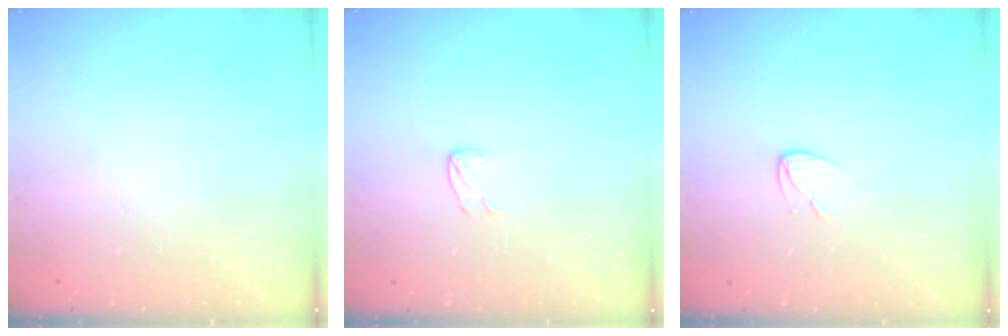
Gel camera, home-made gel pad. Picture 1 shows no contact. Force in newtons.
{"total": 4.0, "press": 4.0, "slide": 0.3}
{"total": 4.7, "press": 4.6, "slide": 0.4}